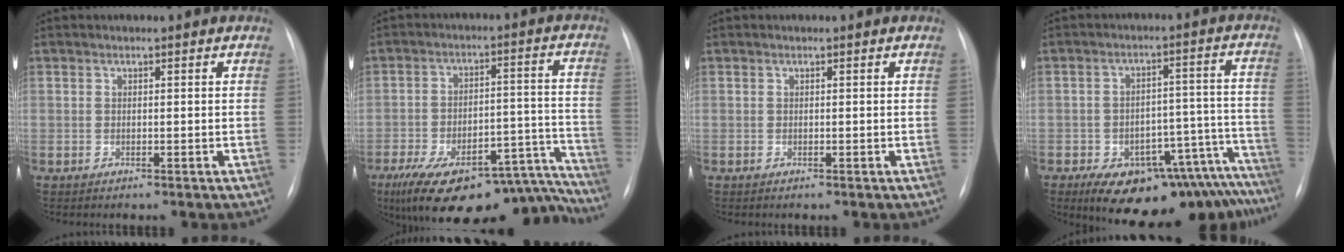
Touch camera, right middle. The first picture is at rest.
{"total": 25.1, "force": [-20.5, 7.3, 12.3], "torque": [-0.145, 0.029, -0.288]}
{"total": 0.0}
{"total": 18.9, "force": [-14.4, 7.4, 9.6], "torque": [-0.062, 0.048, -0.189]}